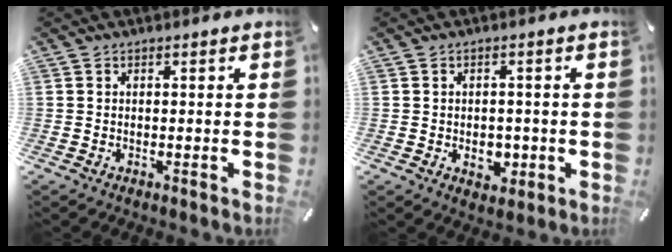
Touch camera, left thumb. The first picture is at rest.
{"total": 4.5, "force": [-0.9, 3.5, 2.6], "torque": [-0.019, -0.005, -0.018]}